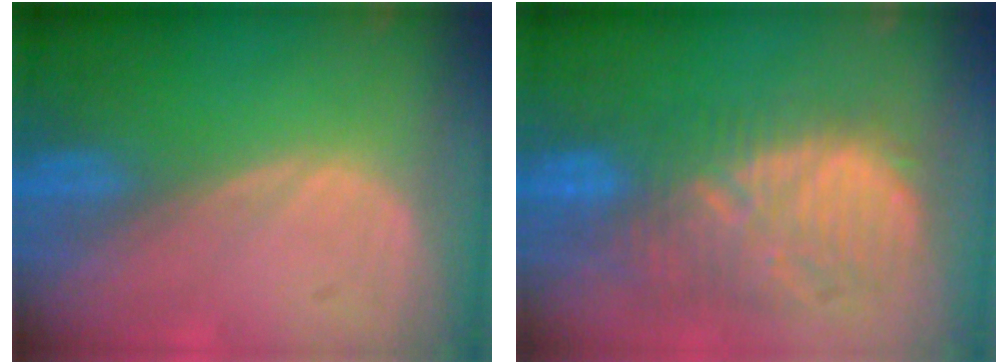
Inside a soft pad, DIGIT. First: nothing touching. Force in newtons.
{"total": 11.4, "press": 11.0, "slide": 3.3}